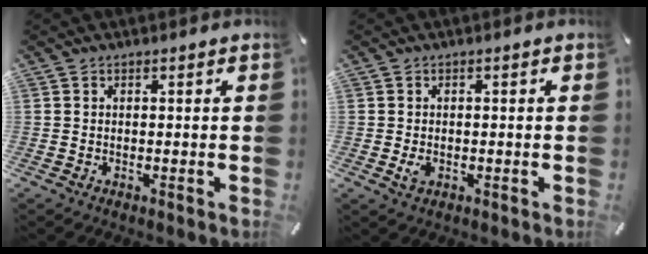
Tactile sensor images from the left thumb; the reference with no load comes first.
{"total": 2.4, "force": [-0.7, 1.5, 1.7], "torque": [-0.037, -0.002, -0.012]}